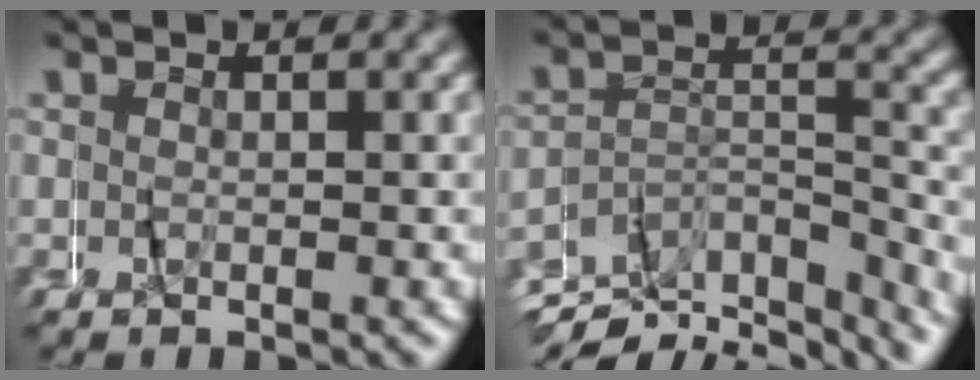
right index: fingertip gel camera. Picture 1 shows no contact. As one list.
[{"total": 7.4, "force": [-6.2, 2.9, 2.8], "torque": [-0.030, 0.000, -0.108]}]